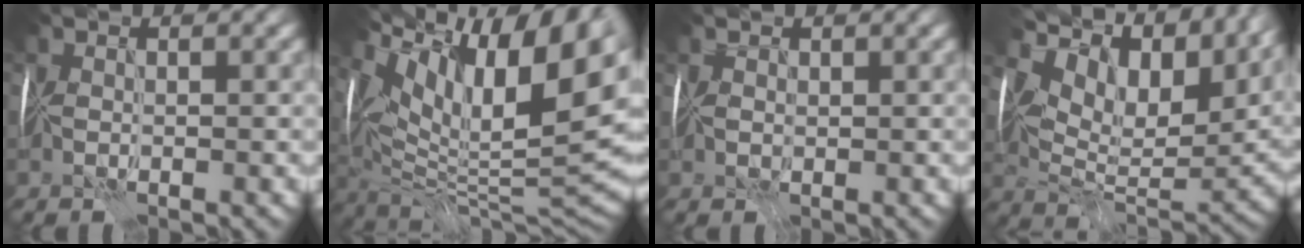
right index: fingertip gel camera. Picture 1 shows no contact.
{"total": 16.7, "force": [7.3, 7.1, 13.2], "torque": [-0.221, 0.029, 0.137]}
{"total": 2.0, "force": [0.9, 1.5, 1.0], "torque": [-0.017, 0.014, 0.012]}
{"total": 14.4, "force": [8.3, 7.0, 9.4], "torque": [-0.182, 0.034, 0.158]}